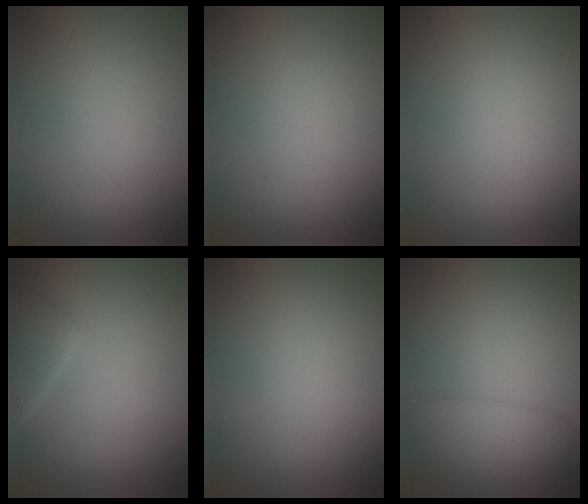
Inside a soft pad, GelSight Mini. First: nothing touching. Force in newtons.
{"total": 0.0}
{"total": 0.0}
{"total": 2.4, "press": 2.4, "slide": 0.2}
{"total": 0.0}
{"total": 2.9, "press": 2.9, "slide": 0.1}